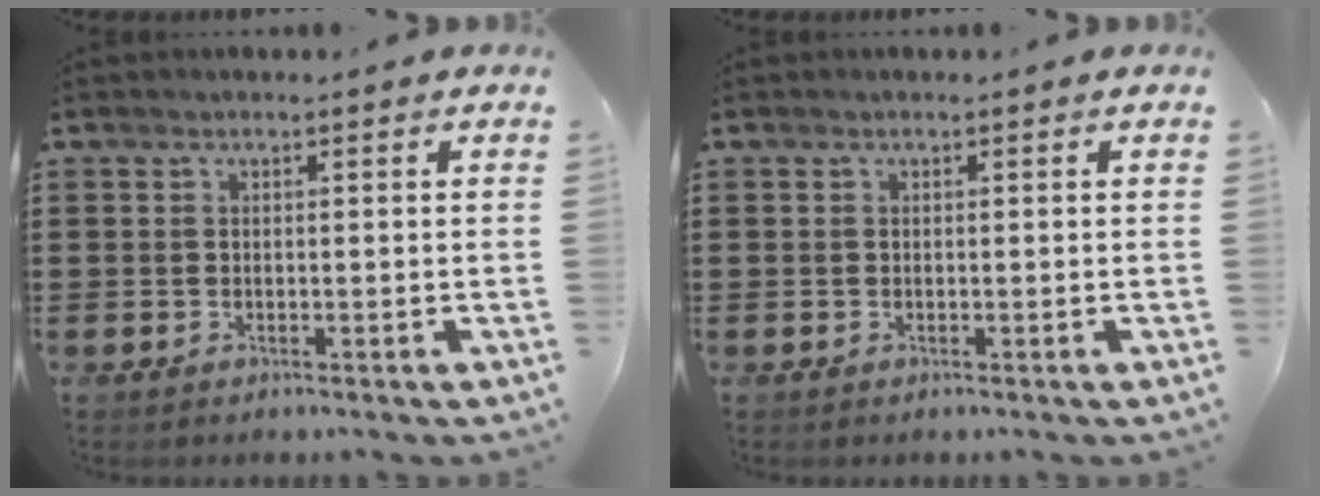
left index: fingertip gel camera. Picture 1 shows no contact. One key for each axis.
{"total": 0.0}